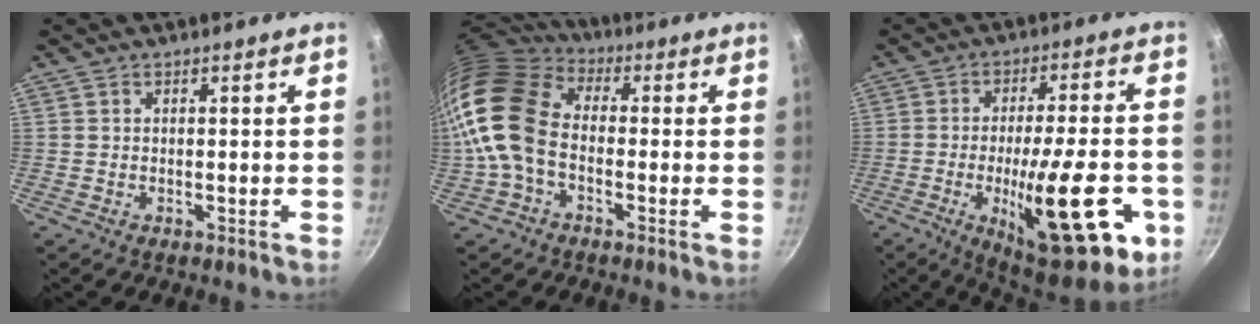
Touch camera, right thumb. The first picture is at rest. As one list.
[{"total": 14.5, "force": [-2.5, 9.8, 10.3], "torque": [-0.183, 0.035, -0.070]}, {"total": 23.6, "force": [-7.0, 7.5, 21.3], "torque": [-0.277, 0.009, -0.093]}]